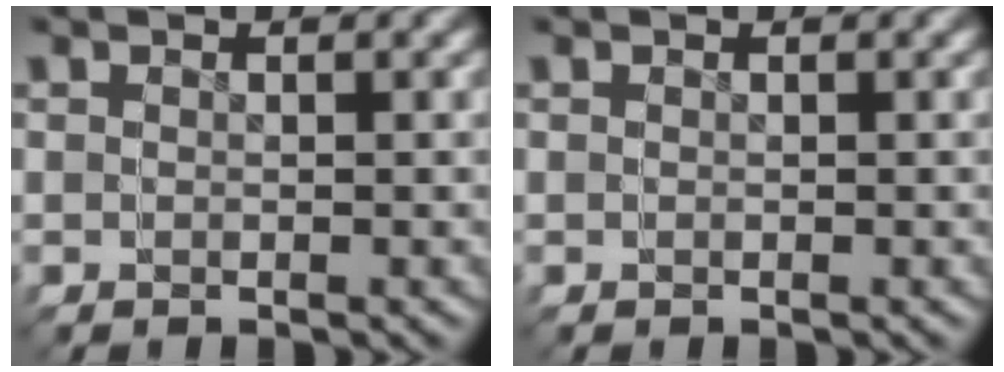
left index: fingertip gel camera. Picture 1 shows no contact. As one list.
[{"total": 0.0}]